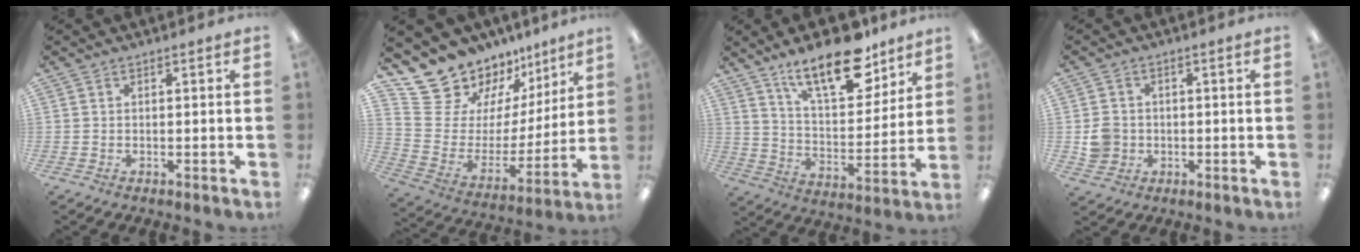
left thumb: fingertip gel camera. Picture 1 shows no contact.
{"total": 15.1, "force": [13.7, 6.4, 0.9], "torque": [-0.056, -0.132, 0.256]}
{"total": 18.7, "force": [13.0, 7.3, 11.2], "torque": [-0.174, -0.073, 0.218]}
{"total": 5.0, "force": [-0.5, 4.8, 1.3], "torque": [-0.021, 0.010, -0.005]}